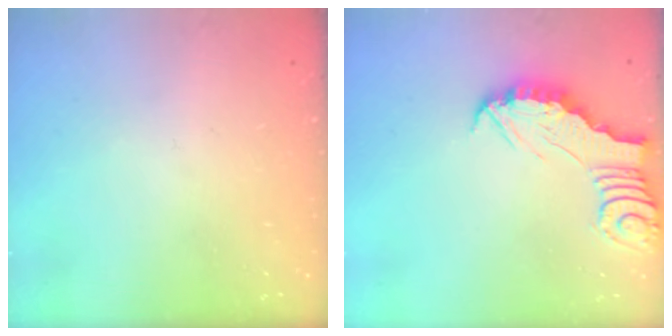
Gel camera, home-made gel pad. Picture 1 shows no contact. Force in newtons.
{"total": 2.7, "press": 2.7, "slide": 0.2}